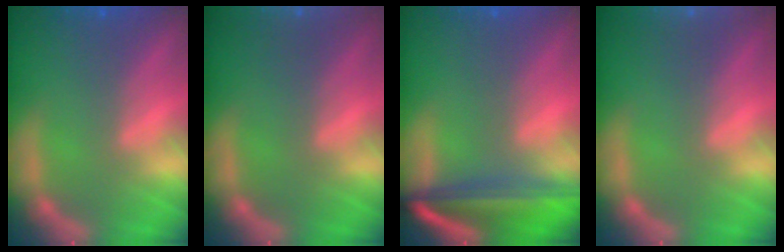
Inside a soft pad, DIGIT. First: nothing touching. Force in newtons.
{"total": 7.5}
{"total": 10.1}
{"total": 6.5}